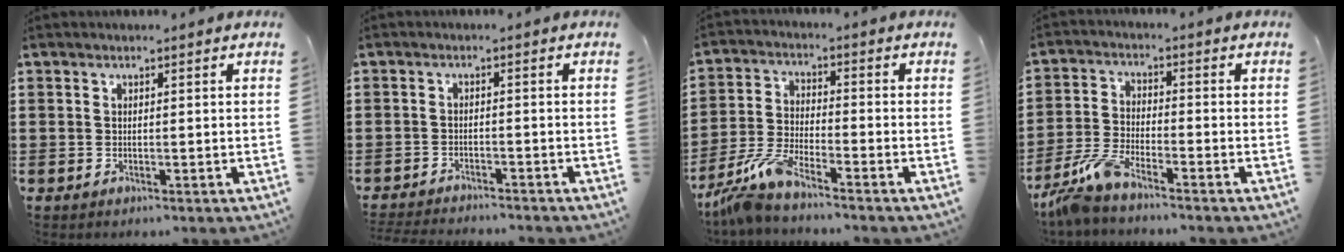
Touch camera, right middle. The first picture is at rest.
{"total": 2.4, "force": [-2.4, 0.0, 0.1], "torque": [-0.004, -0.002, -0.051]}
{"total": 7.1, "force": [-6.0, 0.4, 3.7], "torque": [-0.099, -0.018, -0.121]}
{"total": 6.4, "force": [-5.3, 0.8, 3.5], "torque": [-0.098, -0.016, -0.107]}